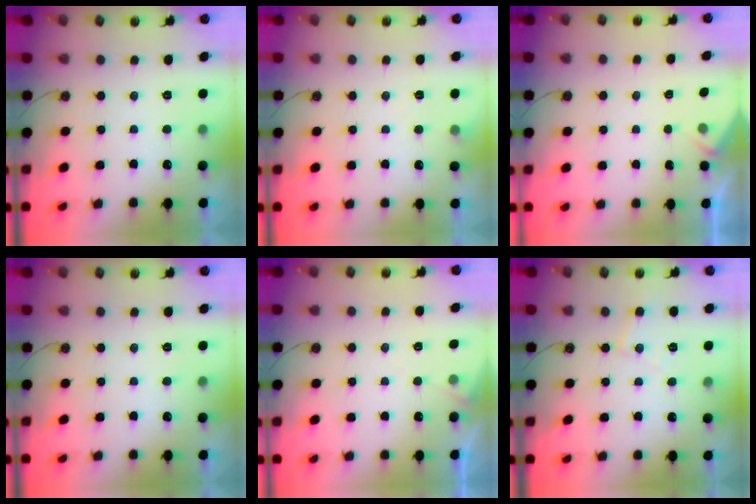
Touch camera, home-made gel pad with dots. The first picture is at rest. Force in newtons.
{"total": 3.8, "press": 3.8, "slide": 0.7}
{"total": 1.8, "press": 1.8, "slide": 0.4}
{"total": 0.0}
{"total": 3.8, "press": 3.8, "slide": 0.5}
{"total": 6.2, "press": 6.2, "slide": 0.4}